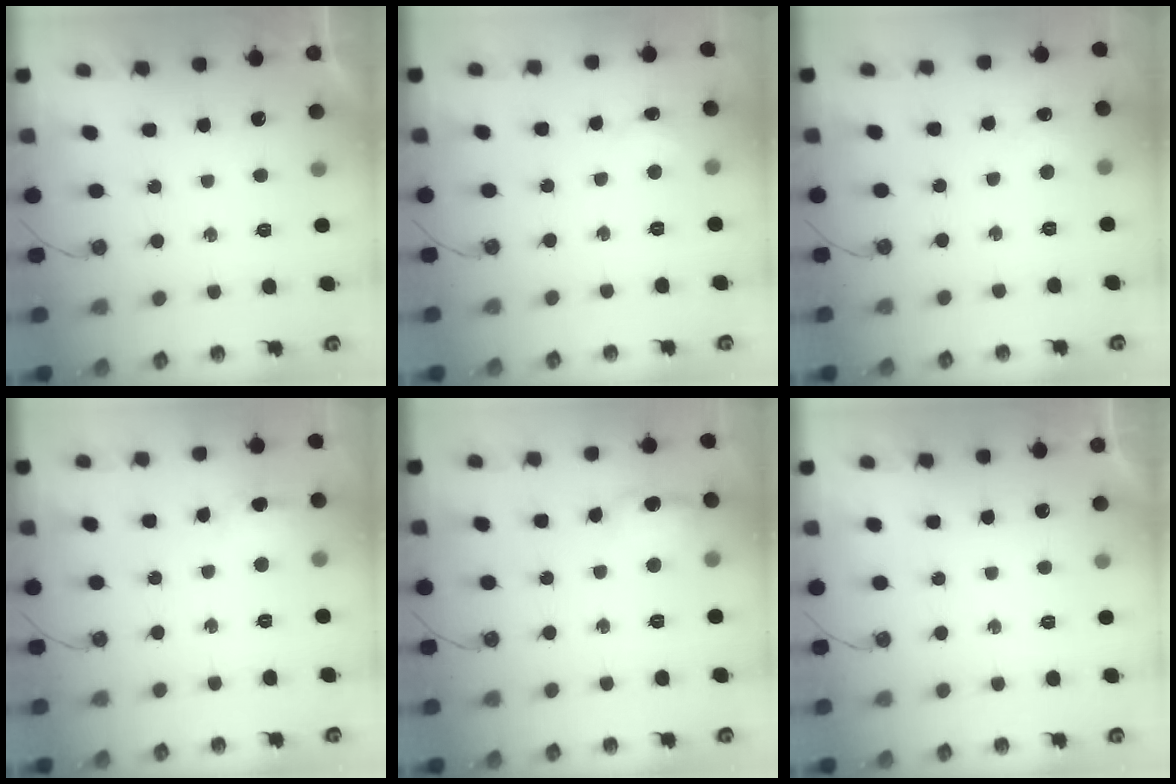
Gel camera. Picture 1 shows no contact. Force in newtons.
{"total": 1.7, "press": 1.6, "slide": 0.4}
{"total": 3.6, "press": 3.6, "slide": 0.5}
{"total": 4.8, "press": 4.6, "slide": 1.2}
{"total": 10.5, "press": 10.5, "slide": 0.8}
{"total": 0.0}